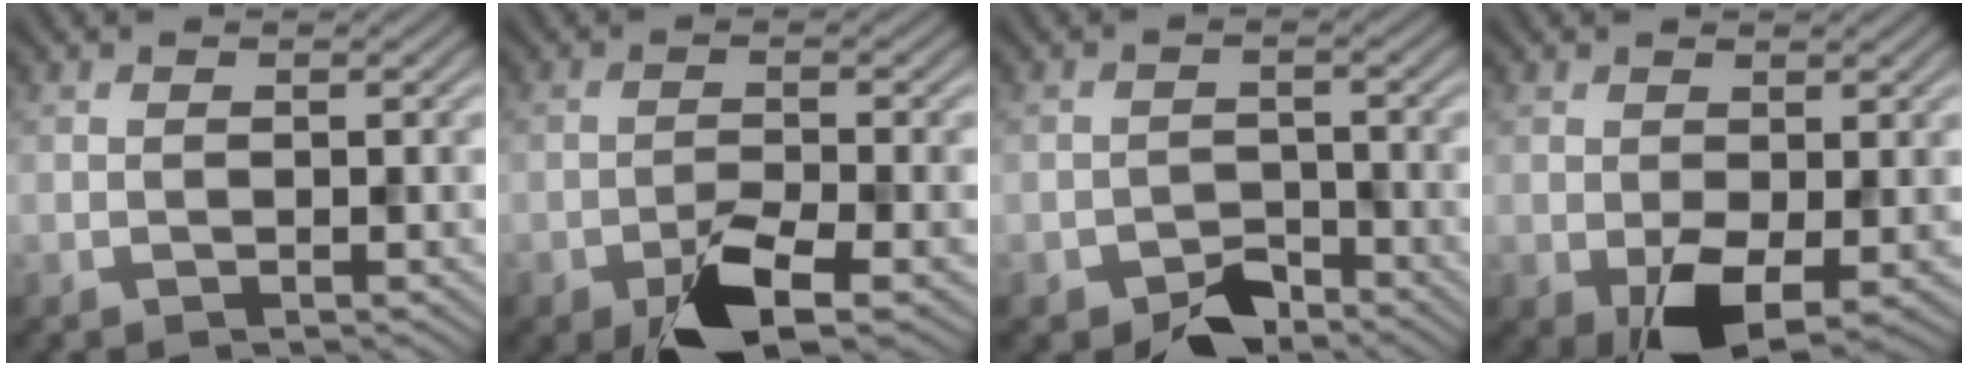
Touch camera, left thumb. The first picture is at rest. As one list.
[{"total": 6.3, "force": [-3.7, 2.1, 4.7], "torque": [-0.086, -0.002, -0.067]}, {"total": 4.2, "force": [-3.2, 2.2, 1.6], "torque": [-0.024, -0.005, -0.060]}, {"total": 5.4, "force": [-1.3, 3.2, 4.2], "torque": [-0.092, -0.020, -0.021]}]